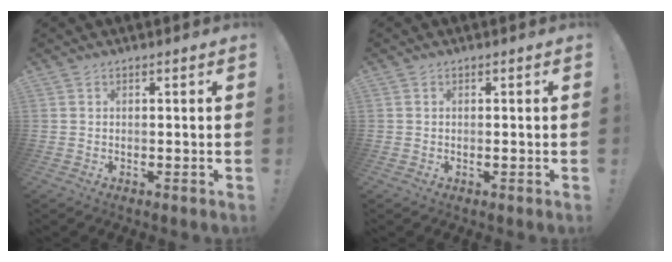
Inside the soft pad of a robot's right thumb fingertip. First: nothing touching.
{"total": 0.5, "force": [-0.3, 0.2, 0.4], "torque": [0.000, -0.003, -0.007]}